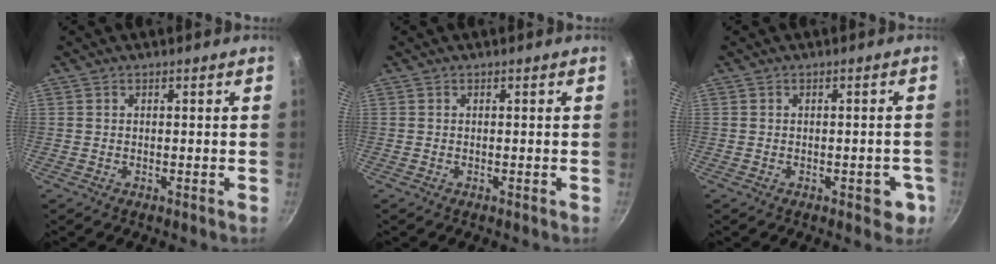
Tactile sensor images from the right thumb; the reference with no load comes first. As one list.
[{"total": 0.0}, {"total": 4.0, "force": [-1.5, 2.3, 2.9], "torque": [-0.009, 0.014, -0.016]}]